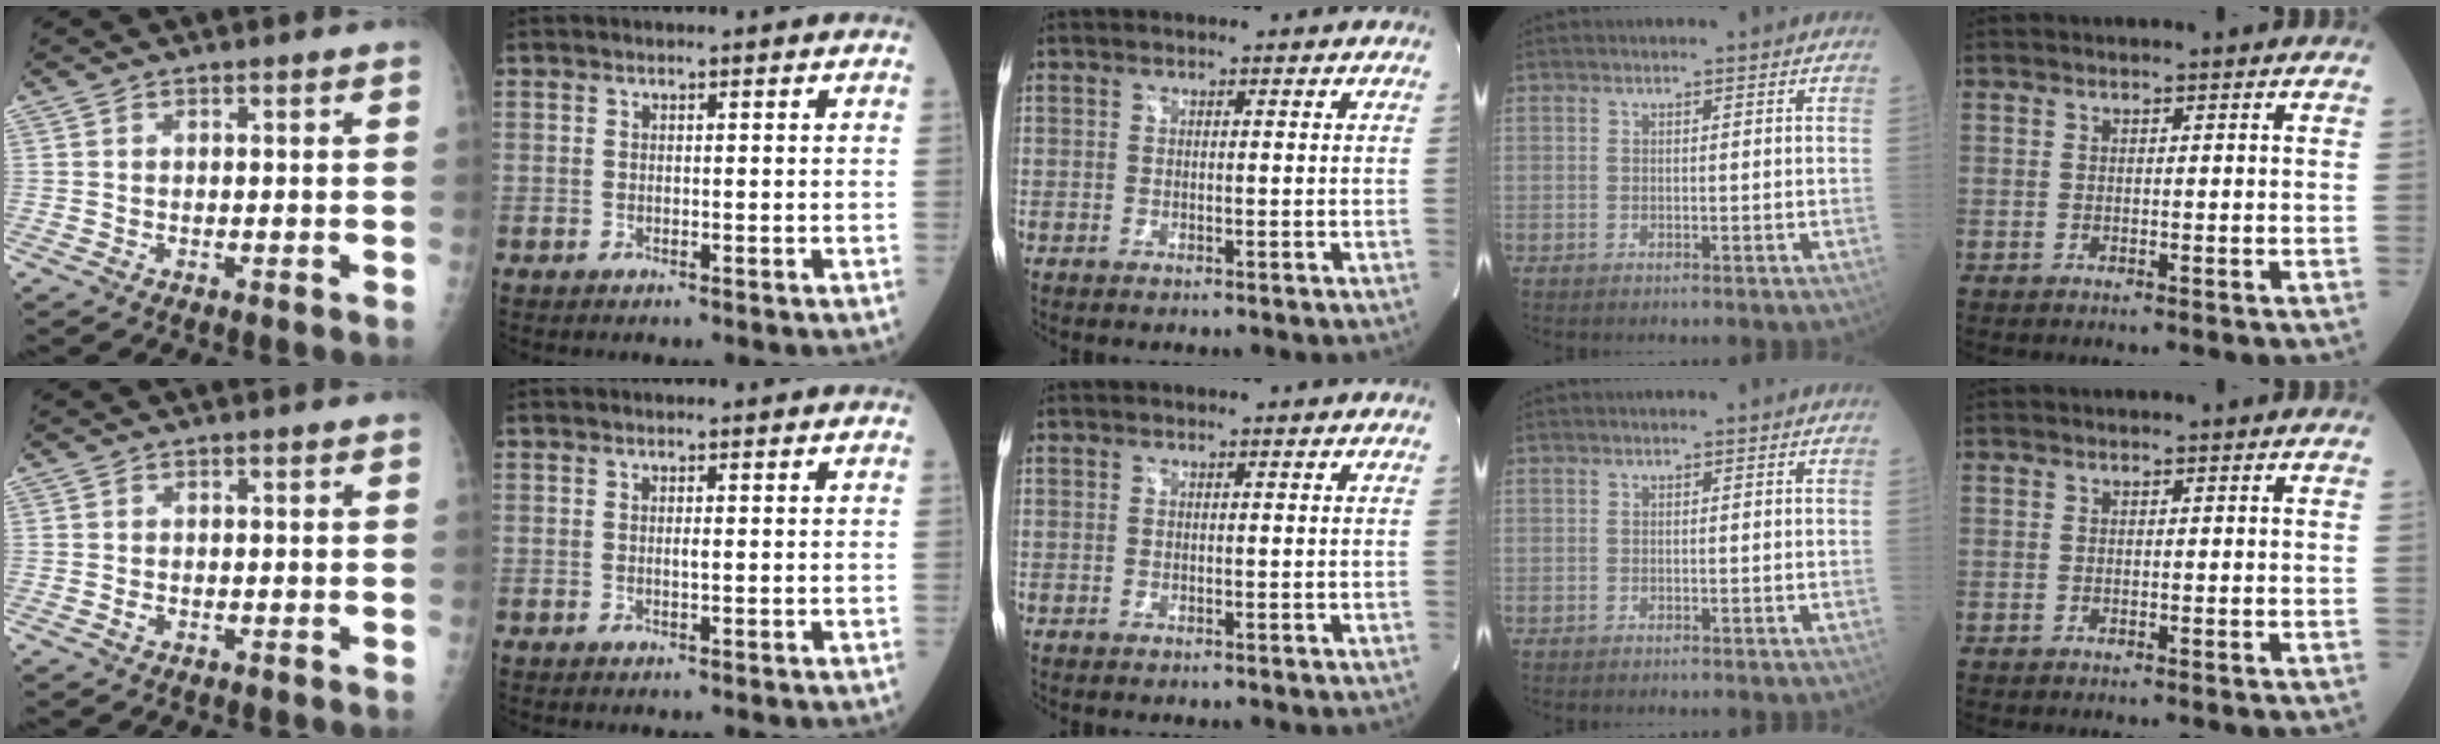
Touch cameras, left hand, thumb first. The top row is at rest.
{"thumb": {"total": 0.8, "force": [-0.3, 0.5, 0.5], "torque": [-0.009, 0.000, -0.007]}, "index": {"total": 0.6, "force": [0.1, 0.1, 0.6], "torque": [-0.015, -0.001, 0.001]}}